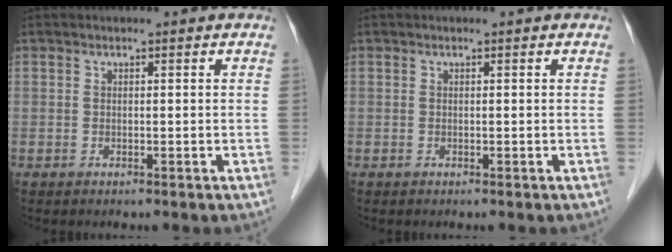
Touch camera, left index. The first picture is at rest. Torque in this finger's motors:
{"motor_torque": [0.05, 0.02, -0.04, -0.01]}